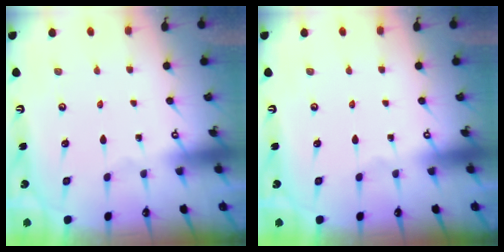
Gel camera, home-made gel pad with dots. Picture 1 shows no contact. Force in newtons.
{"total": 0.0}